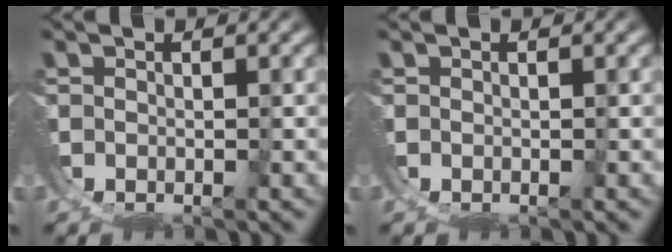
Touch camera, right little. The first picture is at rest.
{"total": 0.0}